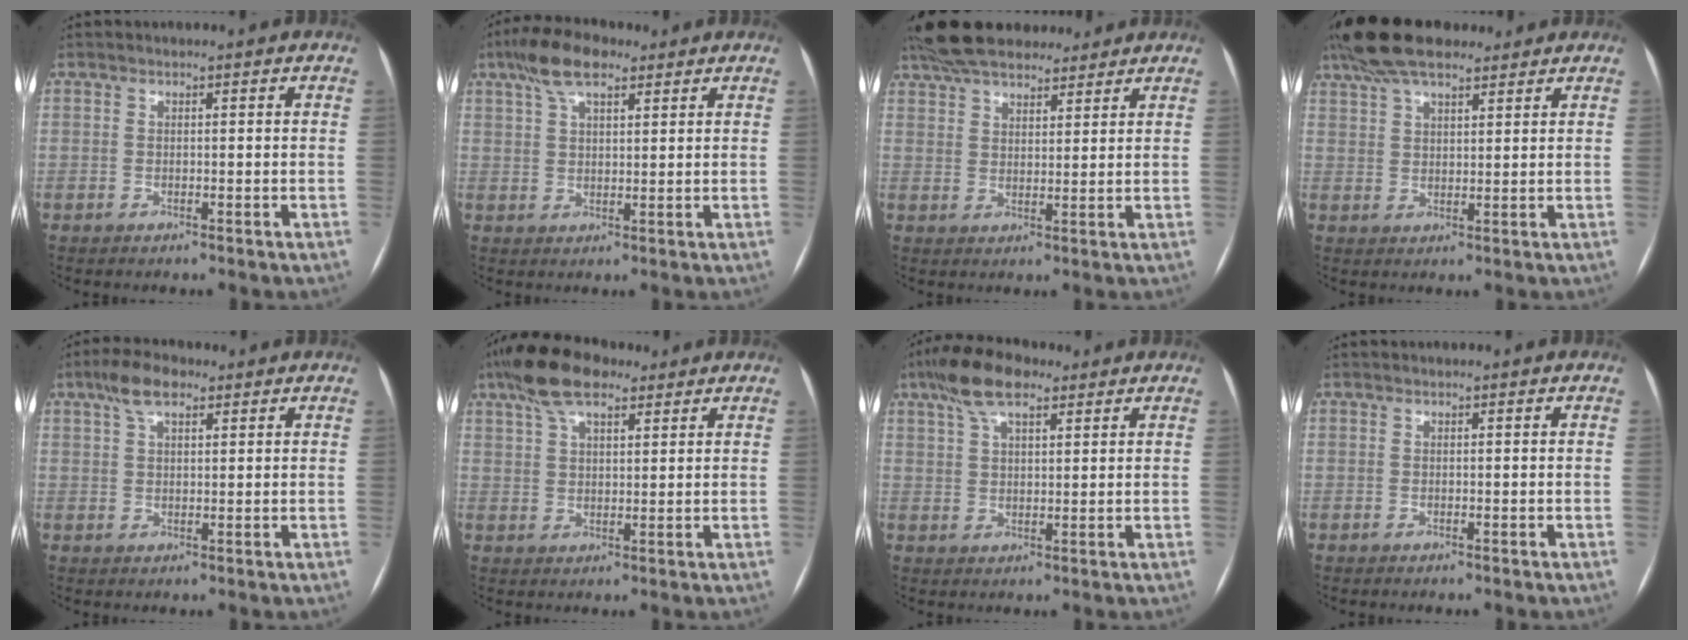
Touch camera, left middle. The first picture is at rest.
{"total": 7.7, "force": [4.9, 2.8, 5.2], "torque": [-0.105, 0.025, 0.087]}
{"total": 15.8, "force": [13.1, 5.5, 6.8], "torque": [-0.127, 0.046, 0.212]}
{"total": 12.2, "force": [9.5, 4.0, 6.5], "torque": [-0.125, 0.051, 0.167]}
{"total": 5.5, "force": [3.4, 2.2, 3.7], "torque": [-0.076, 0.020, 0.061]}
{"total": 9.3, "force": [6.3, 3.6, 5.8], "torque": [-0.116, 0.030, 0.113]}
{"total": 8.5, "force": [5.5, 3.1, 5.7], "torque": [-0.114, 0.027, 0.098]}
{"total": 0.0}